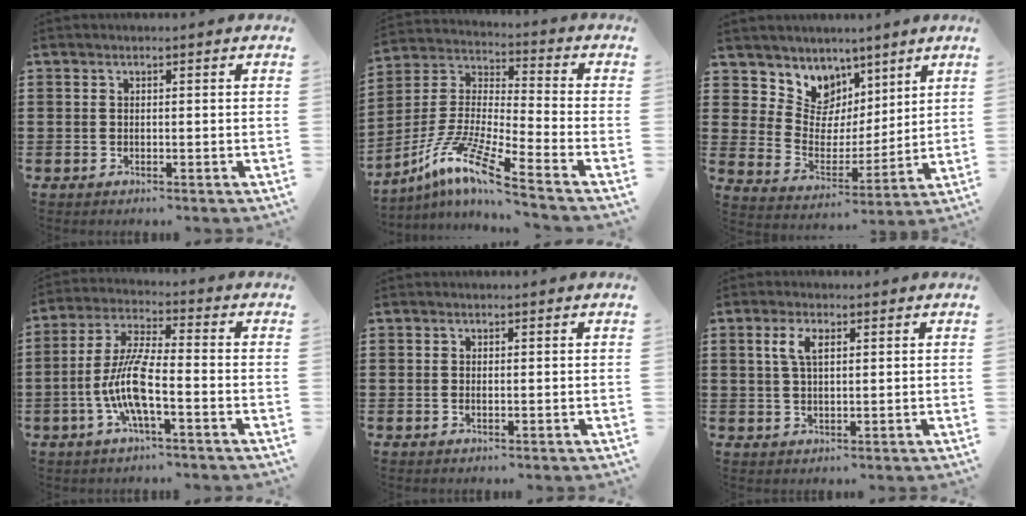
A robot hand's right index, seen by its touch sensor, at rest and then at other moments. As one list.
[{"total": 10.2, "force": [-8.0, -0.1, 6.4], "torque": [-0.153, -0.018, -0.172]}, {"total": 7.6, "force": [5.2, 5.5, 0.1], "torque": [-0.044, -0.061, 0.095]}, {"total": 8.5, "force": [-2.9, 1.8, 7.8], "torque": [-0.186, -0.013, -0.066]}, {"total": 0.0}, {"total": 3.8, "force": [1.3, 1.6, 3.2], "torque": [-0.070, 0.009, 0.021]}]